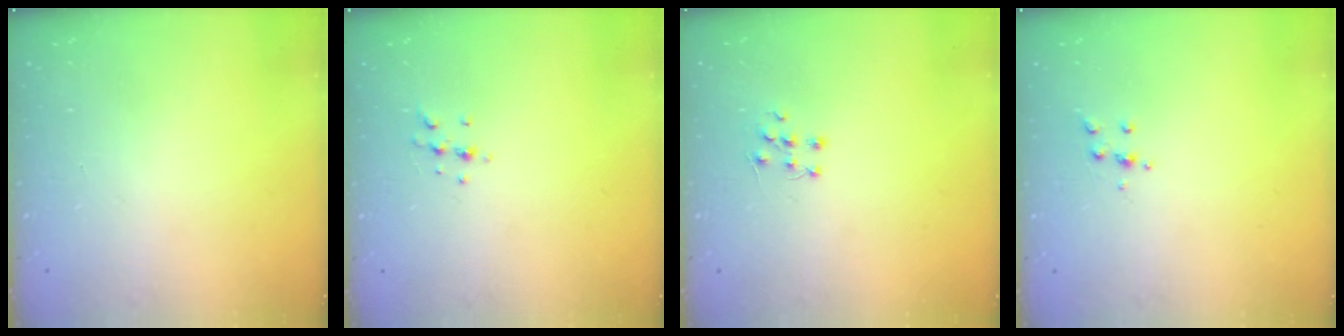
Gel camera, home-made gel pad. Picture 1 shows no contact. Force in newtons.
{"total": 5.3, "press": 5.1, "slide": 1.5}
{"total": 4.9, "press": 4.9, "slide": 0.4}
{"total": 4.0, "press": 3.9, "slide": 0.9}